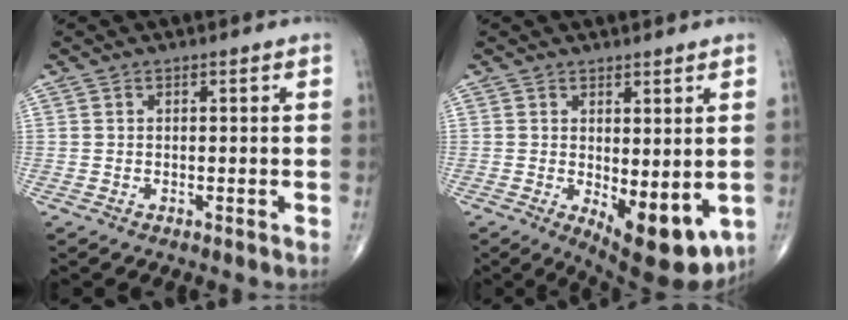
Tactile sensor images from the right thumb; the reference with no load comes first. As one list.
[{"total": 11.0, "force": [-1.9, 4.6, 9.8], "torque": [-0.115, -0.025, -0.010]}]